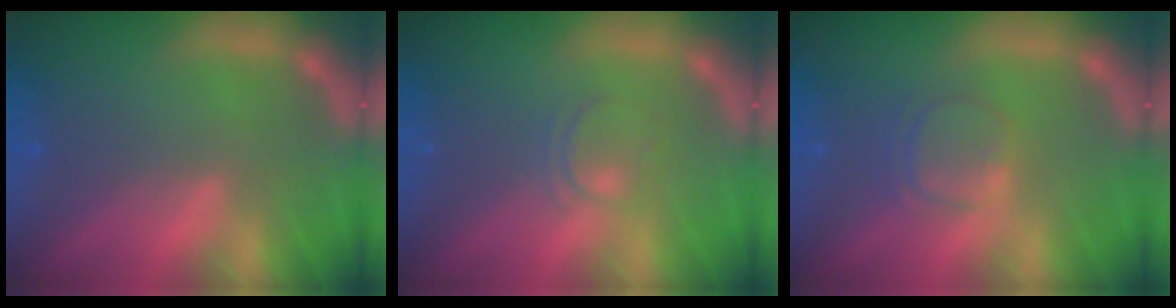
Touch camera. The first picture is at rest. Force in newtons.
{"total": 2.0}
{"total": 3.0}